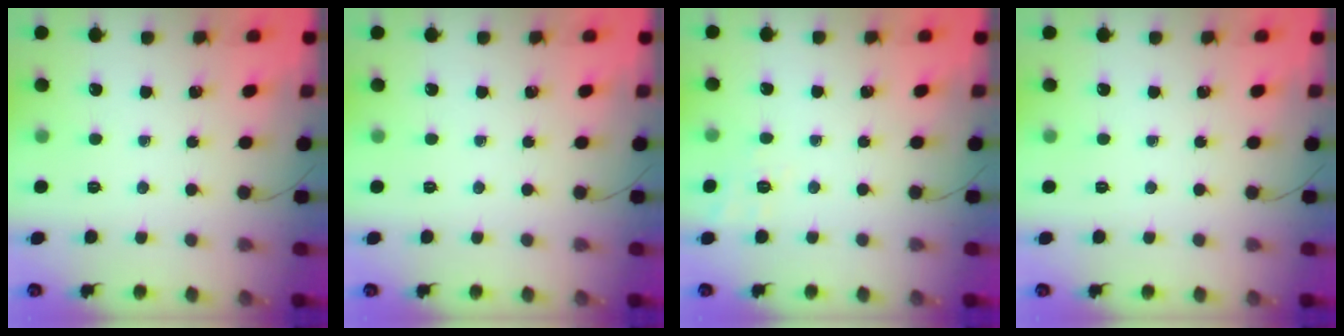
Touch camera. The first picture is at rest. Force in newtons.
{"total": 0.0}
{"total": 2.9, "press": 1.7, "slide": 2.3}
{"total": 0.0}